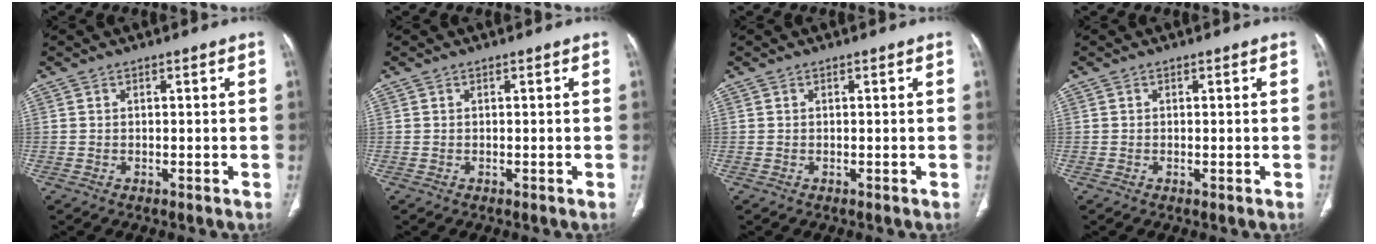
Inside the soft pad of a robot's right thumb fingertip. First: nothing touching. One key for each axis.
{"total": 0.0}
{"total": 0.0}
{"total": 0.0}